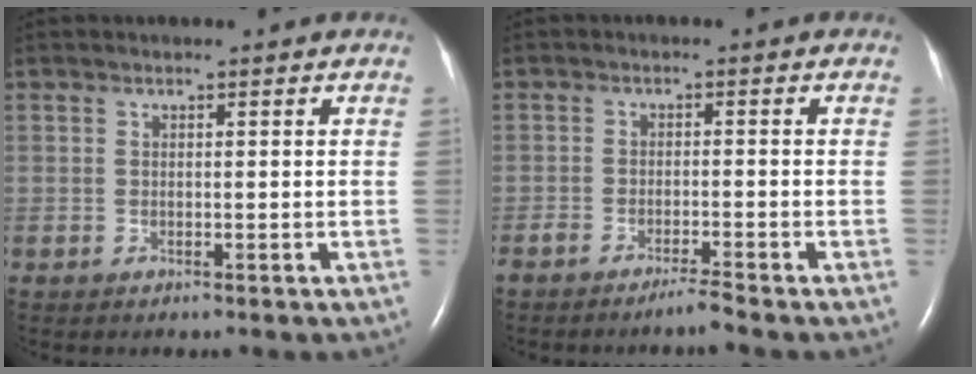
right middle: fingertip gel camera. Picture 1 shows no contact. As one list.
[{"total": 2.4, "force": [-2.1, -0.6, 1.0], "torque": [-0.021, -0.004, -0.042]}]